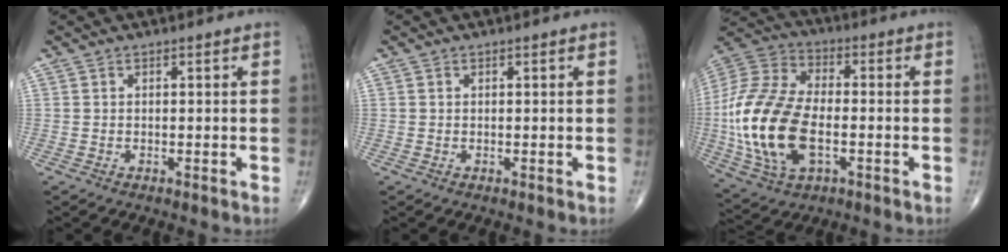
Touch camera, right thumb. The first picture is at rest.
{"total": 0.0}
{"total": 22.1, "force": [-3.5, 12.3, 18.0], "torque": [-0.390, 0.007, -0.062]}